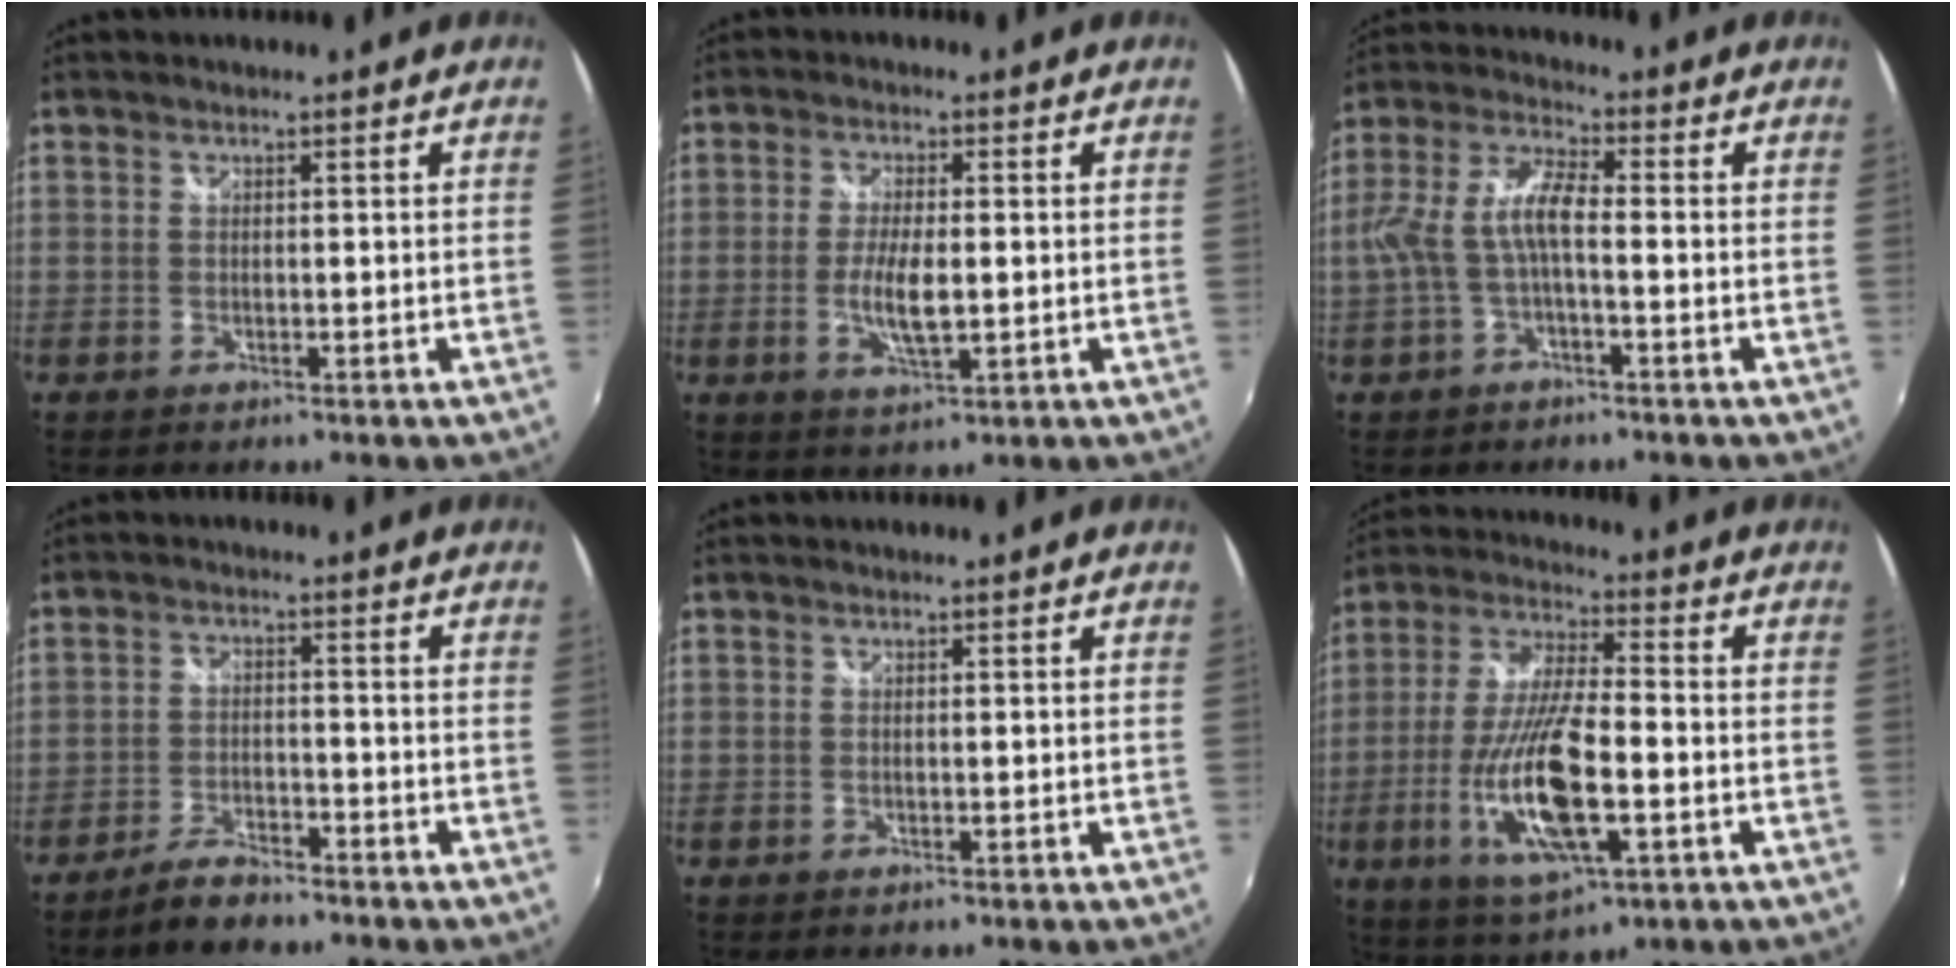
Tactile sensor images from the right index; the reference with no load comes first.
{"total": 6.0, "force": [-0.9, 1.8, 5.7], "torque": [-0.113, -0.009, -0.015]}
{"total": 8.0, "force": [-1.8, 2.3, 7.4], "torque": [-0.165, 0.010, -0.031]}
{"total": 5.8, "force": [-4.8, 1.7, 2.7], "torque": [-0.074, -0.001, -0.088]}
{"total": 0.0}
{"total": 17.2, "force": [-5.1, 5.0, 15.7], "torque": [-0.325, -0.021, -0.091]}